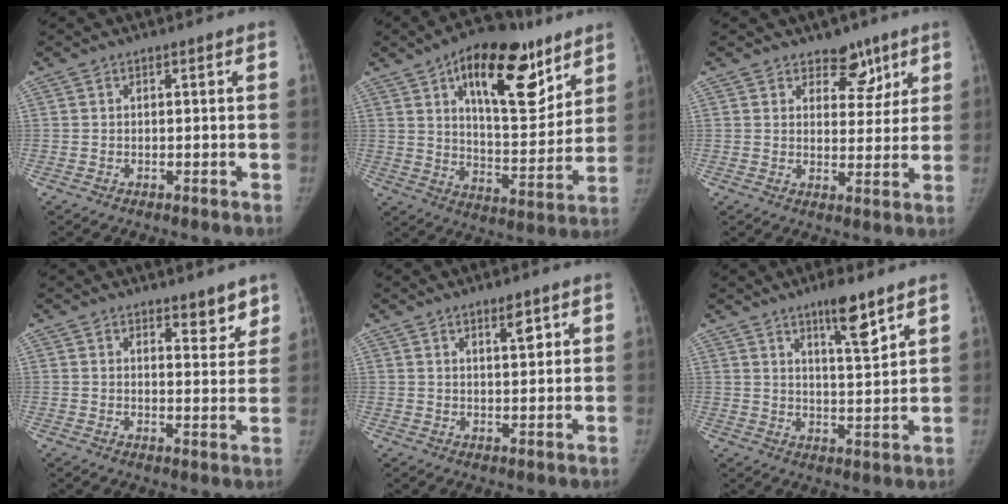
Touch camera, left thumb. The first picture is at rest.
{"total": 21.9, "force": [11.6, 9.8, 15.8], "torque": [-0.192, -0.047, 0.182]}
{"total": 6.7, "force": [4.4, 4.2, 2.8], "torque": [0.003, -0.024, 0.064]}
{"total": 5.2, "force": [3.9, 2.2, 2.7], "torque": [-0.005, -0.027, 0.053]}
{"total": 3.8, "force": [2.1, 1.3, 2.8], "torque": [-0.034, -0.013, 0.033]}
{"total": 8.0, "force": [5.3, 1.4, 5.8], "torque": [-0.088, -0.037, 0.088]}